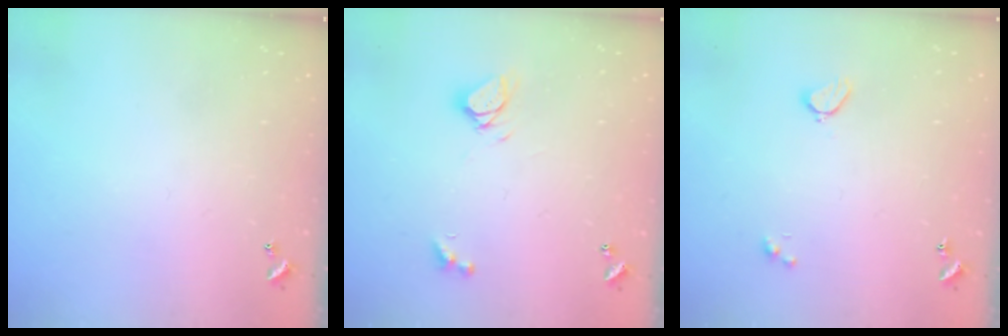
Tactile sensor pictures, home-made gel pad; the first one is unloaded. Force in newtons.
{"total": 4.7, "press": 4.7, "slide": 0.4}
{"total": 2.0, "press": 1.9, "slide": 0.6}